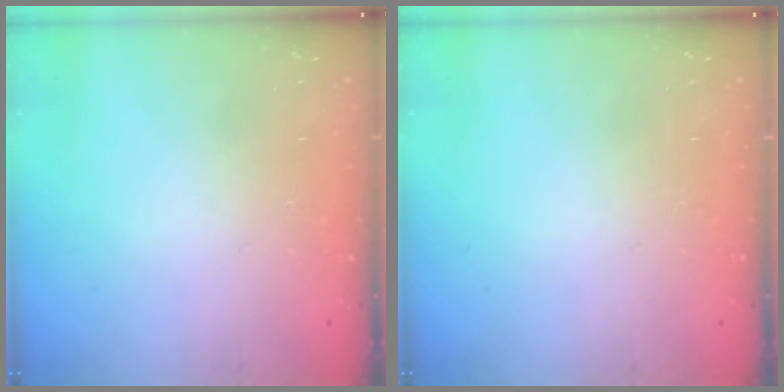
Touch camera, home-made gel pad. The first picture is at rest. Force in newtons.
{"total": 0.0}